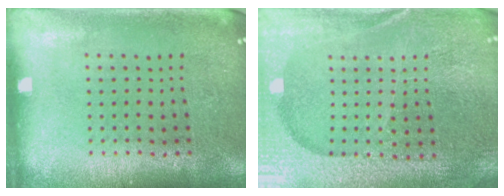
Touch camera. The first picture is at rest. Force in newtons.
{"total": 3.7, "press": 3.7, "slide": 0.8}